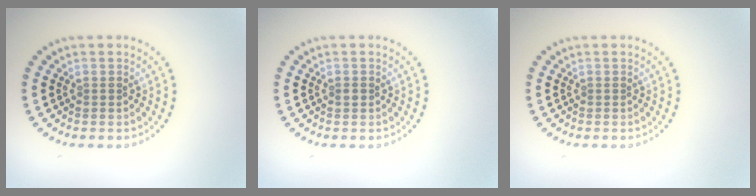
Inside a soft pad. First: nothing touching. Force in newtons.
{"total": 0.7, "press": 0.7, "slide": 0.0}
{"total": 0.0}